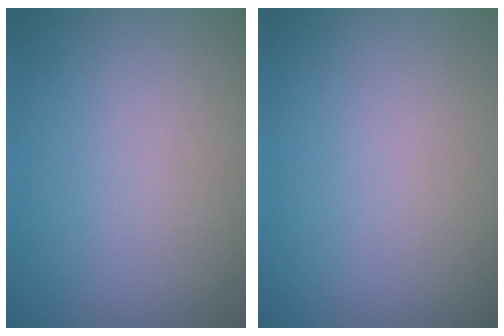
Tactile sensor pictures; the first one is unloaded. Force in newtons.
{"total": 0.0}